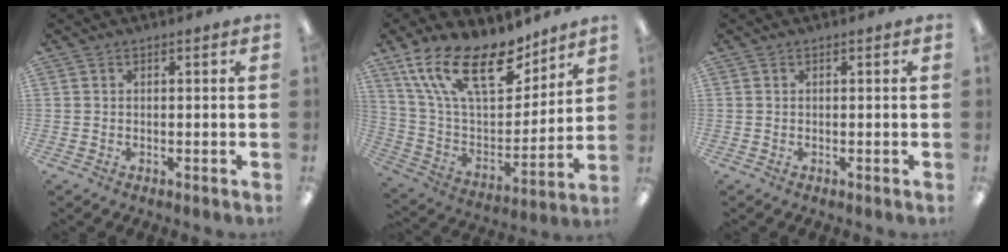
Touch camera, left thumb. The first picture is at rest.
{"total": 21.6, "force": [14.0, 9.2, 13.6], "torque": [-0.257, -0.078, 0.251]}
{"total": 0.0}